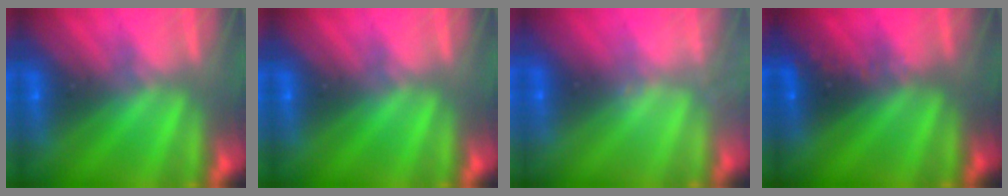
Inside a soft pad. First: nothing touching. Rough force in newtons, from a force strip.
{"total": 0.0}
{"total": 2.4}
{"total": 2.4}